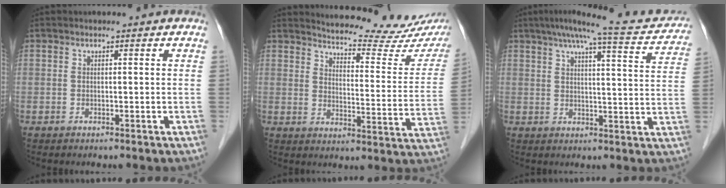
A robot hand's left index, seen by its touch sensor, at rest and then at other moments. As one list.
[{"total": 18.3, "force": [17.2, 2.0, 6.1], "torque": [-0.075, -0.078, 0.196]}, {"total": 15.9, "force": [14.0, 1.5, 7.5], "torque": [-0.111, 0.010, 0.167]}]